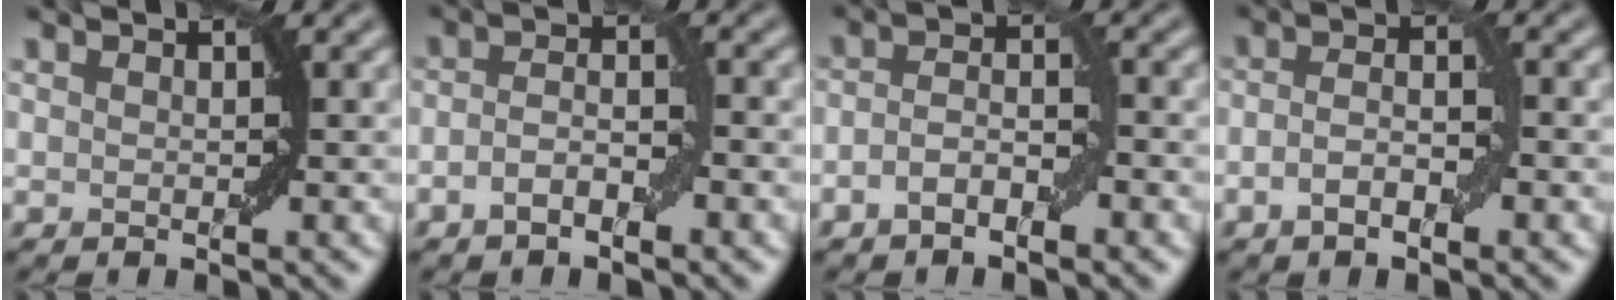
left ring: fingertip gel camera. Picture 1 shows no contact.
{"total": 2.8, "force": [-1.3, 1.0, 2.2], "torque": [-0.045, 0.003, -0.028]}
{"total": 2.9, "force": [-1.4, 1.1, 2.2], "torque": [-0.043, 0.005, -0.029]}
{"total": 3.1, "force": [-1.2, 1.0, 2.7], "torque": [-0.051, 0.002, -0.026]}